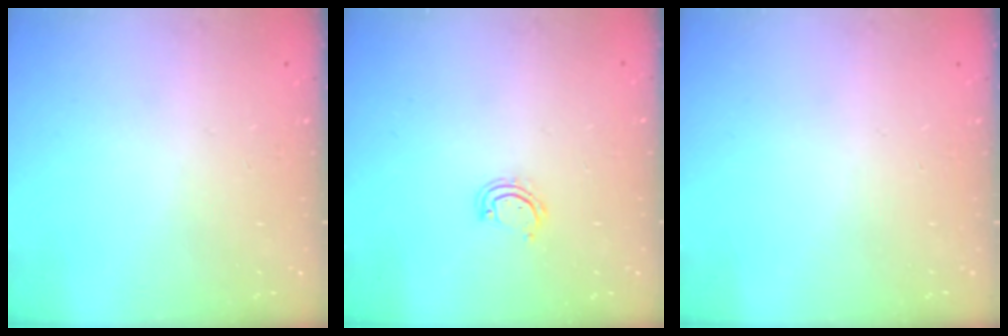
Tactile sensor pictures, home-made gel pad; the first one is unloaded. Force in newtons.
{"total": 3.7, "press": 3.6, "slide": 0.3}
{"total": 0.0}